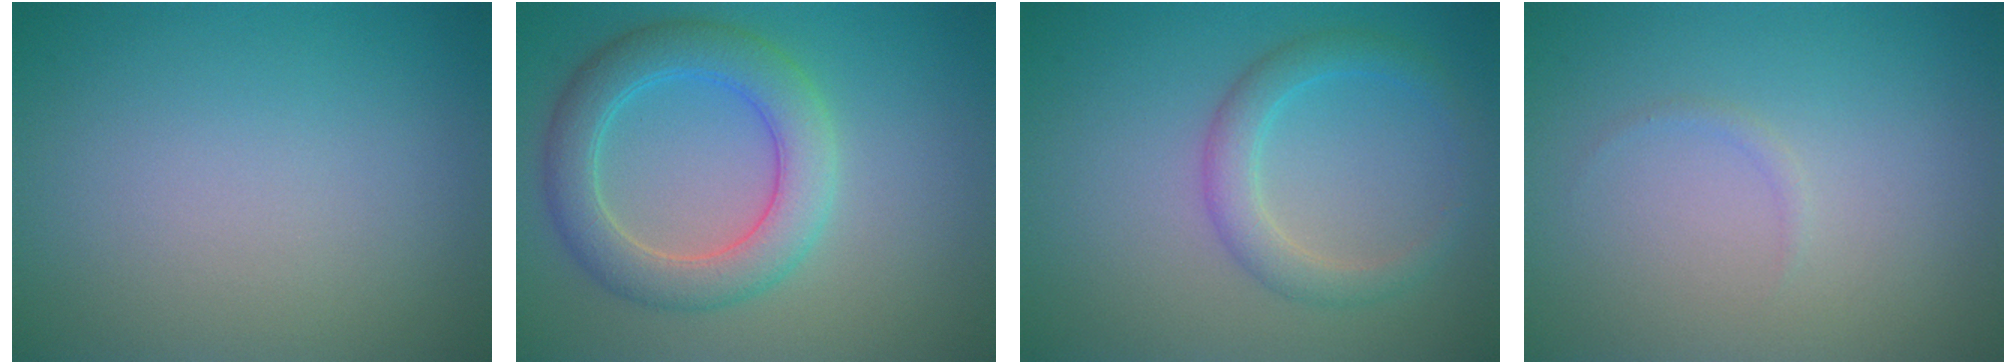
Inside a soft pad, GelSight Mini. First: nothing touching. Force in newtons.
{"total": 5.3, "press": 5.3, "slide": 0.1}
{"total": 2.8, "press": 2.8, "slide": 0.0}
{"total": 0.5, "press": 0.5, "slide": 0.0}